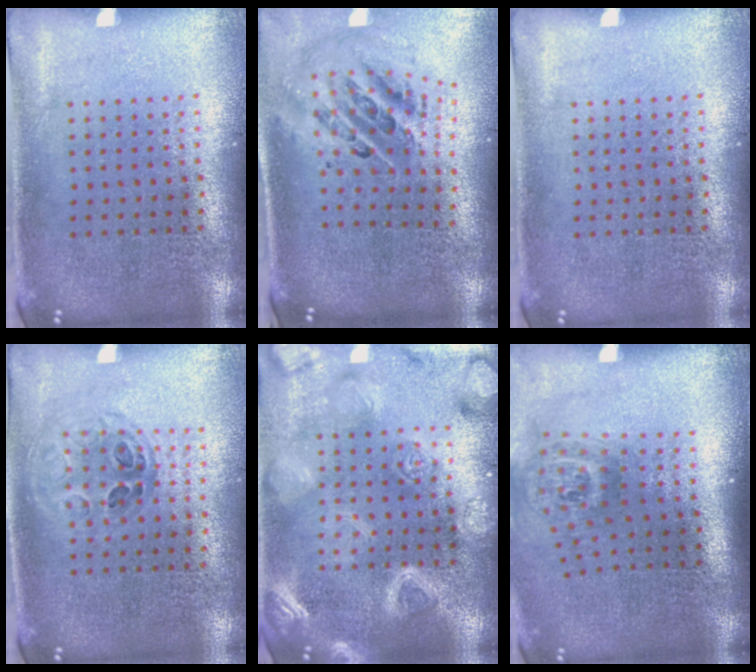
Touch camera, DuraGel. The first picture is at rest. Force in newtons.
{"total": 1.7, "press": 1.4, "slide": 1.0}
{"total": 0.0}
{"total": 0.9, "press": 0.9, "slide": 0.2}
{"total": 5.8, "press": 5.7, "slide": 0.8}
{"total": 1.8, "press": 1.2, "slide": 1.4}